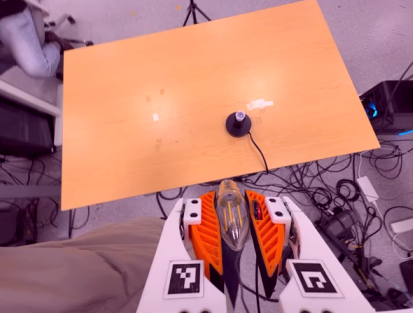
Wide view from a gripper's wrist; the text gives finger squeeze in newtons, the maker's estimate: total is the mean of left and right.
{"total": 21.4, "left": 23.6, "right": 19.2}